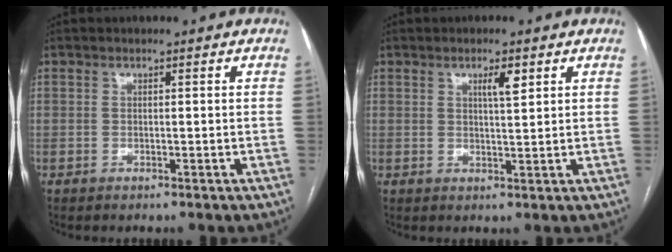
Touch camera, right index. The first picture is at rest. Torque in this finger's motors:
{"motor_torque": [0.27, -0.13, 0.06, 0.05]}